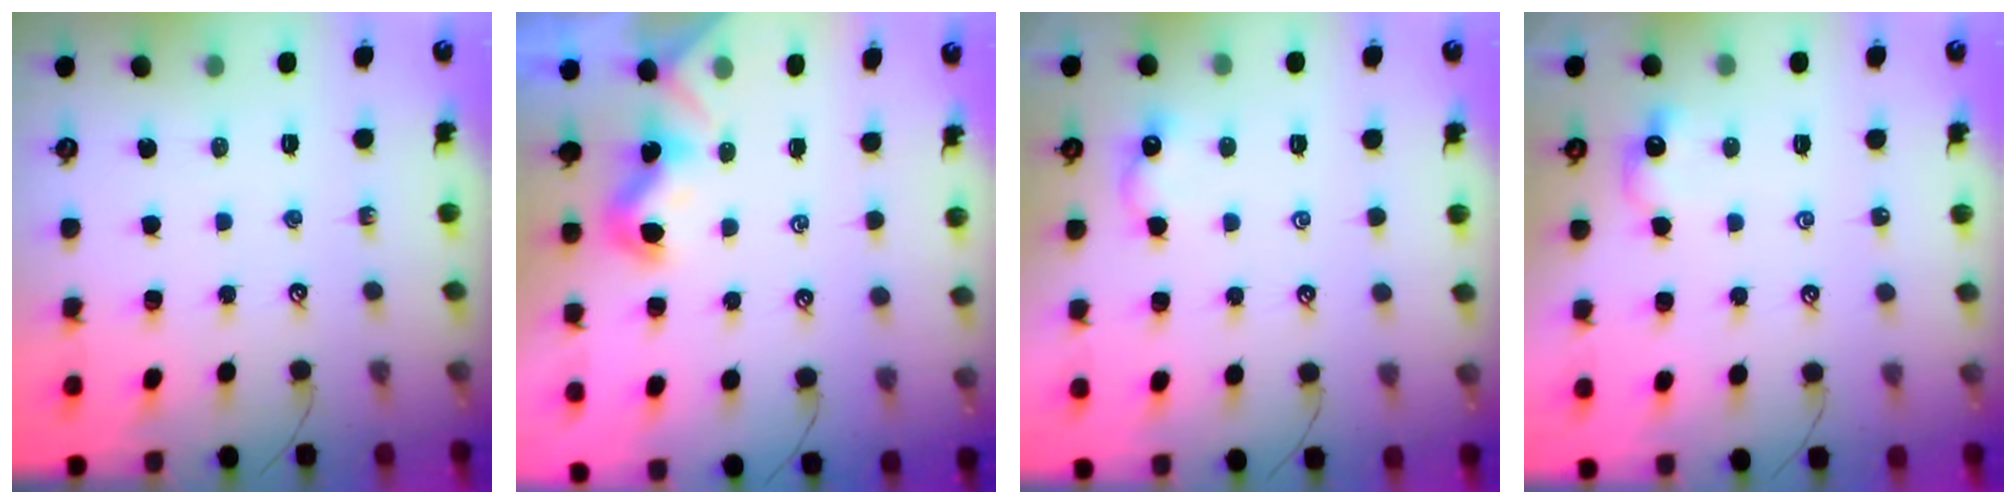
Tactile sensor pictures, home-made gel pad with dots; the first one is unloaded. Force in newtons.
{"total": 1.3, "press": 1.3, "slide": 0.3}
{"total": 1.6, "press": 1.5, "slide": 0.6}
{"total": 2.3, "press": 2.2, "slide": 0.5}